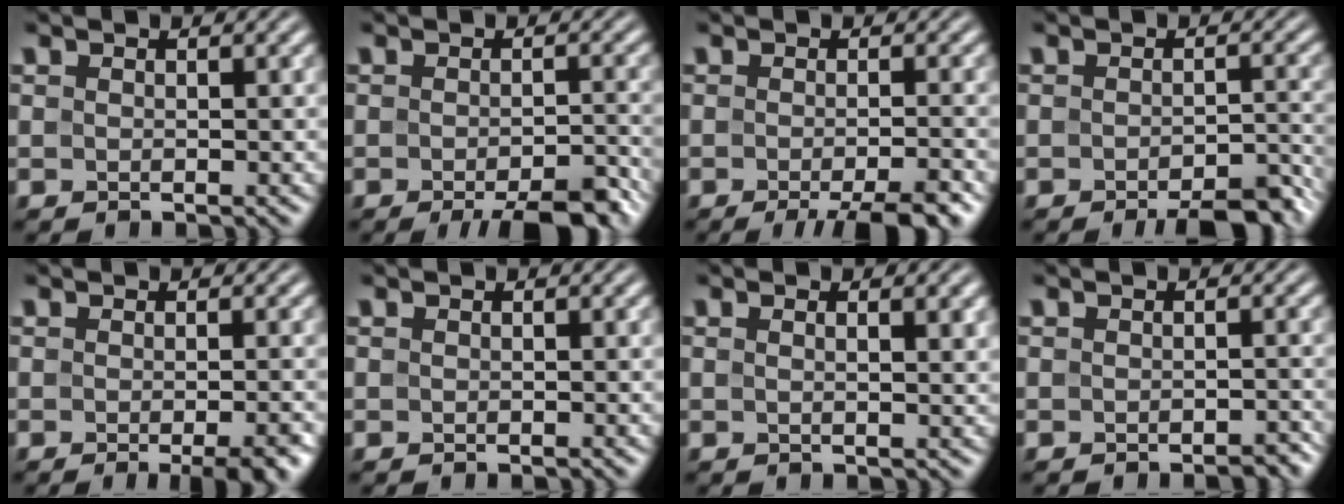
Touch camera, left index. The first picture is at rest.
{"total": 5.7, "force": [-3.8, 1.4, 4.1], "torque": [-0.051, -0.001, -0.049]}
{"total": 5.1, "force": [-3.1, 0.9, 4.0], "torque": [-0.047, -0.003, -0.047]}
{"total": 5.3, "force": [-3.9, 1.5, 3.2], "torque": [-0.039, 0.001, -0.045]}
{"total": 4.0, "force": [-1.7, 0.9, 3.4], "torque": [-0.034, -0.003, -0.020]}
{"total": 0.0}
{"total": 2.6, "force": [1.0, 0.9, 2.2], "torque": [-0.016, 0.002, -0.002]}
{"total": 1.4, "force": [-1.2, 0.4, 0.7], "torque": [-0.008, 0.003, -0.012]}